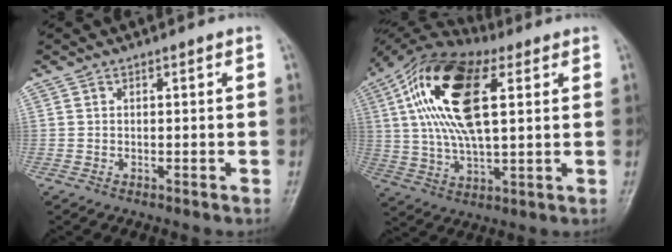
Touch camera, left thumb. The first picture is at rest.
{"total": 19.5, "force": [5.9, 8.5, 16.6], "torque": [-0.321, 0.011, 0.099]}